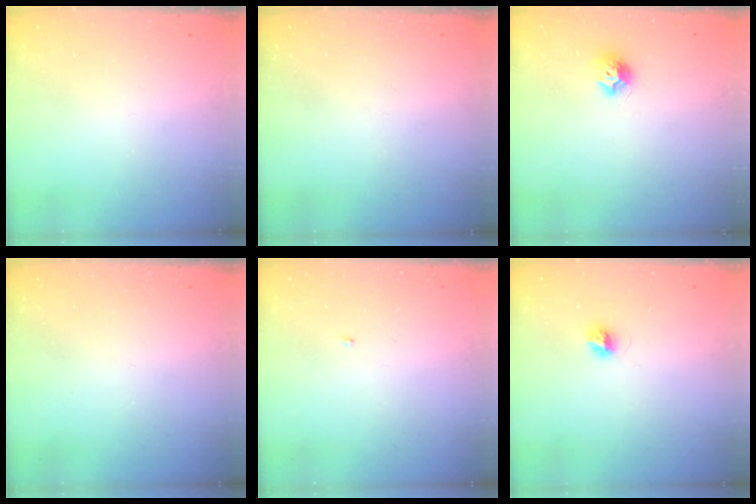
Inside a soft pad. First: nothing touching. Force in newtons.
{"total": 0.0}
{"total": 7.5, "press": 7.5, "slide": 0.7}
{"total": 0.0}
{"total": 1.8, "press": 1.8, "slide": 0.2}
{"total": 5.0, "press": 5.0, "slide": 0.6}